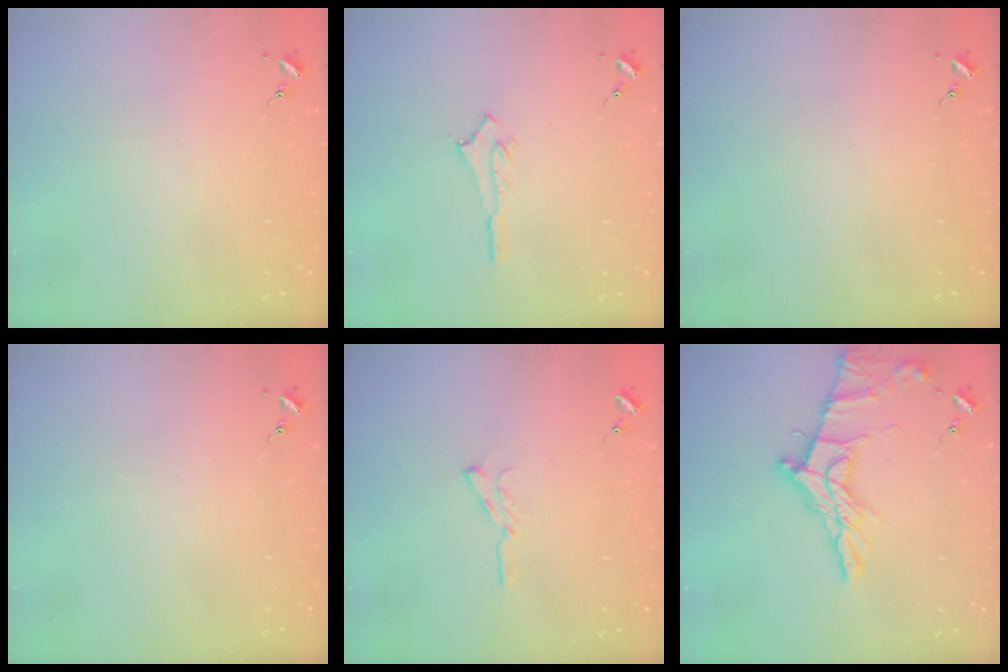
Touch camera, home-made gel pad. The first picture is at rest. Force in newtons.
{"total": 2.9, "press": 2.9, "slide": 0.2}
{"total": 0.0}
{"total": 0.0}
{"total": 5.8, "press": 5.8, "slide": 0.6}
{"total": 16.2, "press": 16.1, "slide": 1.0}